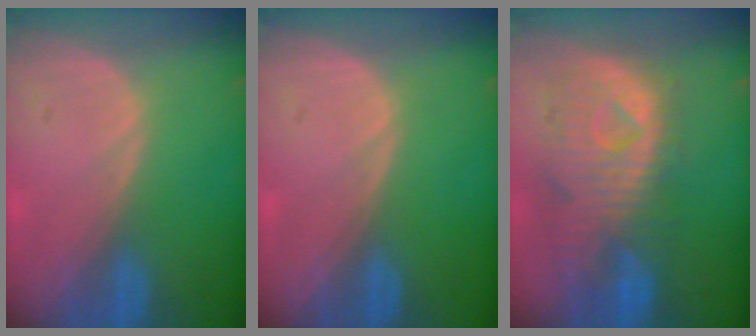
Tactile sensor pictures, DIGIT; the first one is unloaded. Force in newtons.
{"total": 0.0}
{"total": 11.0, "press": 9.7, "slide": 5.2}